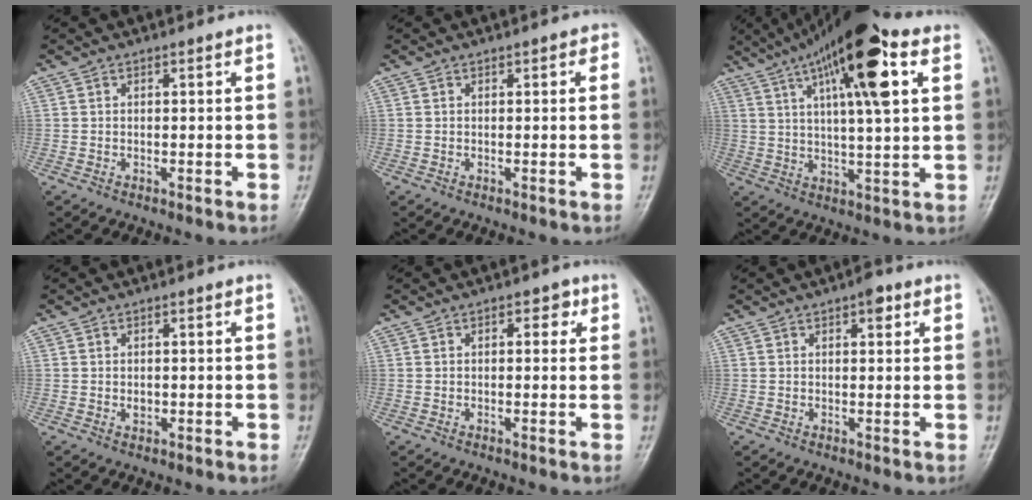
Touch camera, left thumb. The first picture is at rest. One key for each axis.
{"total": 1.5, "fx": 0.4, "fy": 0.8, "fz": 1.2, "tx": -0.006, "ty": 0.004, "tz": 0.001}
{"total": 18.1, "fx": 7.6, "fy": 4.5, "fz": 15.8, "tx": -0.251, "ty": 0.003, "tz": 0.119}
{"total": 1.3, "fx": -0.2, "fy": 1.1, "fz": 0.8, "tx": -0.006, "ty": 0.003, "tz": -0.001}
{"total": 2.6, "fx": 0.9, "fy": 1.6, "fz": 1.8, "tx": -0.003, "ty": 0.003, "tz": 0.005}
{"total": 2.5, "fx": 1.3, "fy": 1.2, "fz": 1.8, "tx": -0.015, "ty": 0.000, "tz": 0.012}